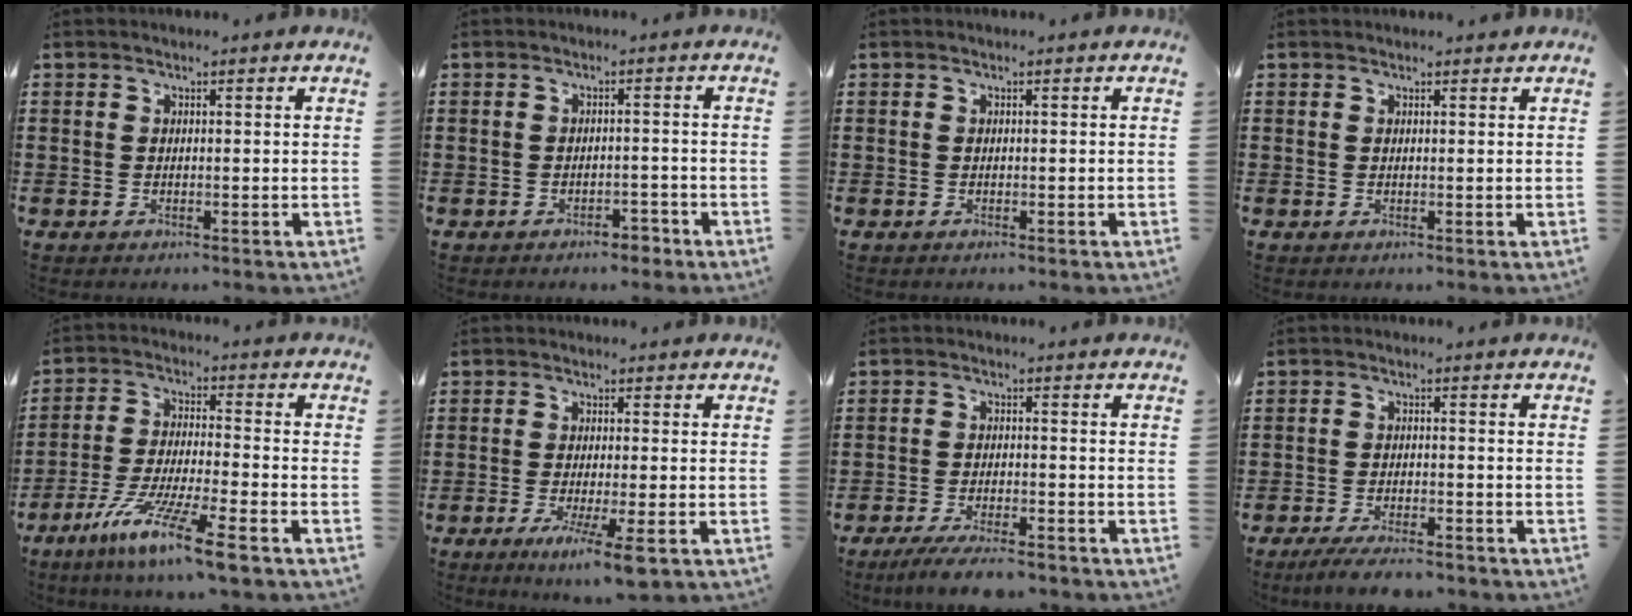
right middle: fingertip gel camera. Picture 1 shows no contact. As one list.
[{"total": 2.1, "force": [-2.0, 0.6, 0.2], "torque": [-0.010, -0.001, -0.043]}, {"total": 0.0}, {"total": 0.6, "force": [0.4, 0.4, -0.1], "torque": [0.008, -0.003, 0.006]}, {"total": 10.2, "force": [-7.5, 0.2, 7.0], "torque": [-0.142, -0.008, -0.146]}, {"total": 5.5, "force": [-2.8, 0.0, 4.8], "torque": [-0.089, -0.021, -0.047]}, {"total": 4.7, "force": [-4.1, 0.4, 2.3], "torque": [-0.049, -0.011, -0.079]}, {"total": 4.1, "force": [-3.6, 0.3, 1.9], "torque": [-0.042, -0.009, -0.071]}]